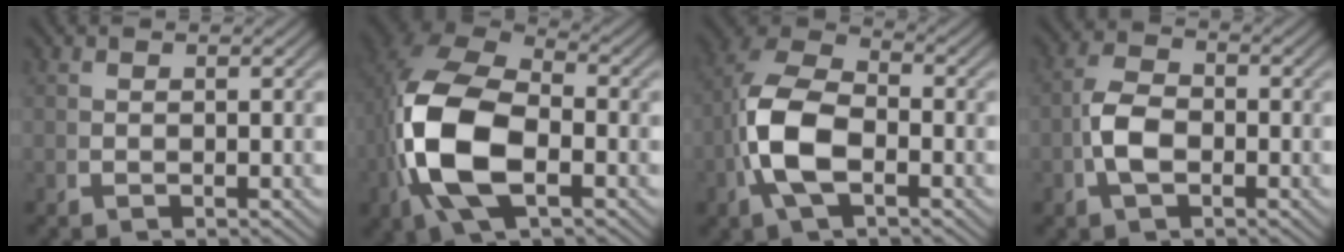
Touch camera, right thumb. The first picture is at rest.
{"total": 13.2, "force": [-0.8, 8.2, 10.3], "torque": [-0.257, -0.037, 0.003]}
{"total": 8.8, "force": [-0.7, 5.8, 6.6], "torque": [-0.159, -0.025, -0.006]}
{"total": 4.1, "force": [-0.7, 2.7, 3.0], "torque": [-0.068, -0.008, -0.009]}